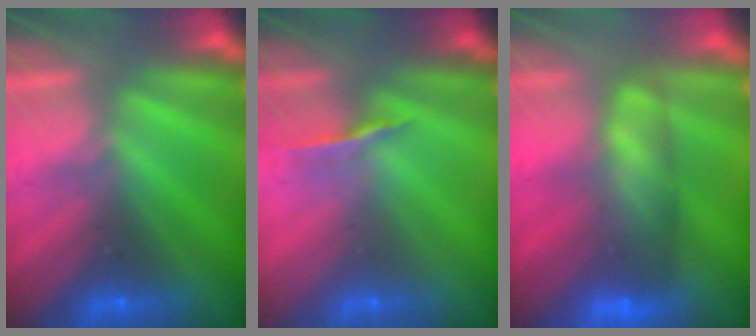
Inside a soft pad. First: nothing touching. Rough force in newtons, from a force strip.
{"total": 1.0}
{"total": 7.6}